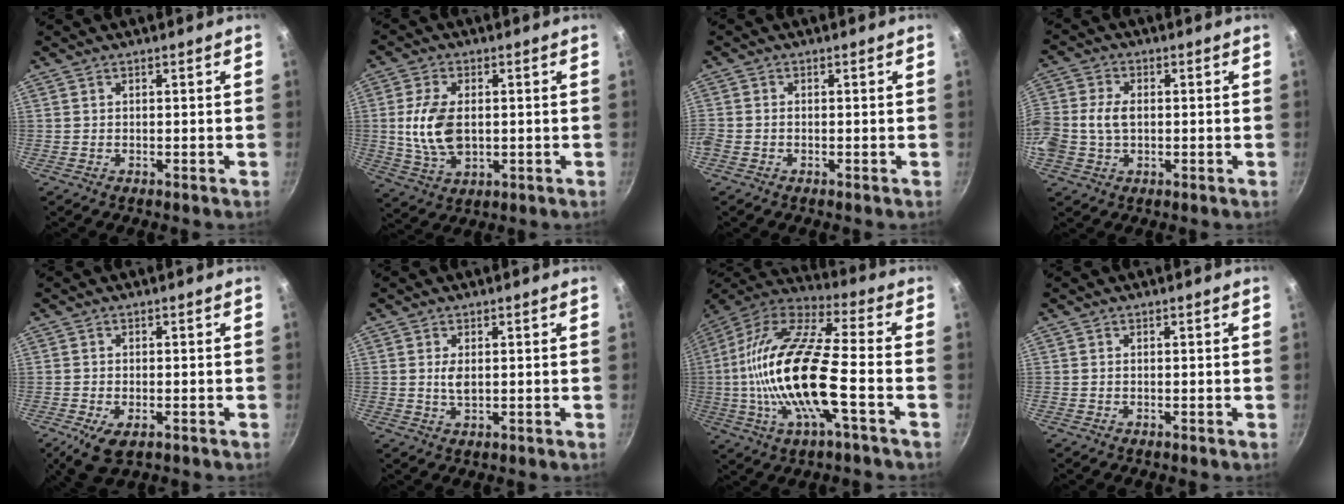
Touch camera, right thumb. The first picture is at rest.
{"total": 10.3, "force": [0.4, 6.1, 8.3], "torque": [-0.157, -0.006, 0.012]}
{"total": 1.9, "force": [-0.8, 1.4, 1.0], "torque": [-0.030, 0.004, -0.023]}
{"total": 9.0, "force": [-0.4, 6.4, 6.3], "torque": [-0.137, 0.018, -0.017]}
{"total": 6.1, "force": [-2.6, 3.2, 4.5], "torque": [-0.080, -0.004, -0.039]}
{"total": 2.7, "force": [0.4, 1.4, 2.3], "torque": [-0.042, -0.004, 0.009]}
{"total": 22.7, "force": [-3.9, 7.2, 21.1], "torque": [-0.413, 0.031, -0.088]}
{"total": 0.0}